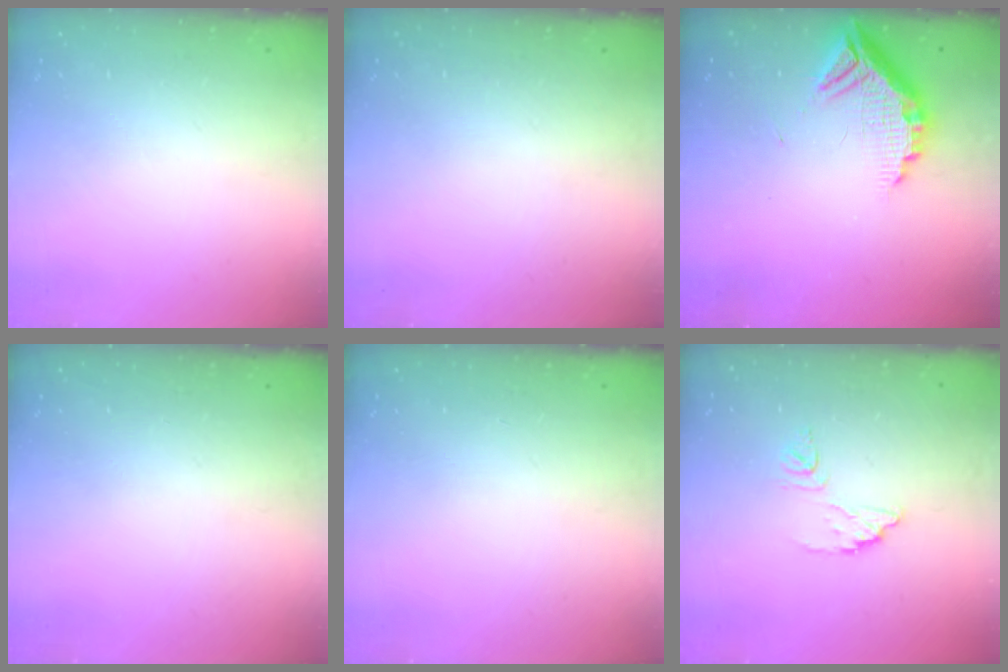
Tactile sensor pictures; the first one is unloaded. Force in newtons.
{"total": 0.0}
{"total": 12.6, "press": 12.6, "slide": 1.0}
{"total": 0.0}
{"total": 0.0}
{"total": 8.2, "press": 8.2, "slide": 0.2}